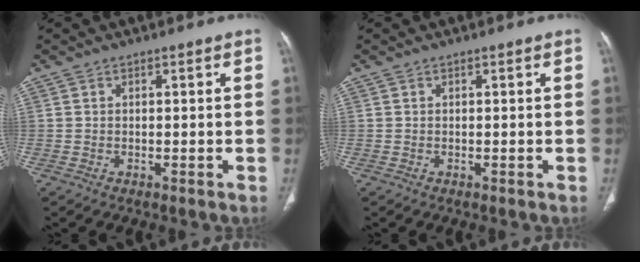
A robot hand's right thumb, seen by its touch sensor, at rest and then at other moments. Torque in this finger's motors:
{"motor_torque": [-0.06, 0.06, -0.17, 0.13, 0.00]}